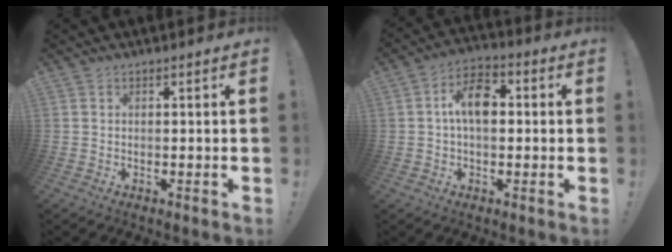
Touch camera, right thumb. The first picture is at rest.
{"total": 10.2, "force": [1.1, 6.0, 8.1], "torque": [-0.132, 0.010, 0.021]}